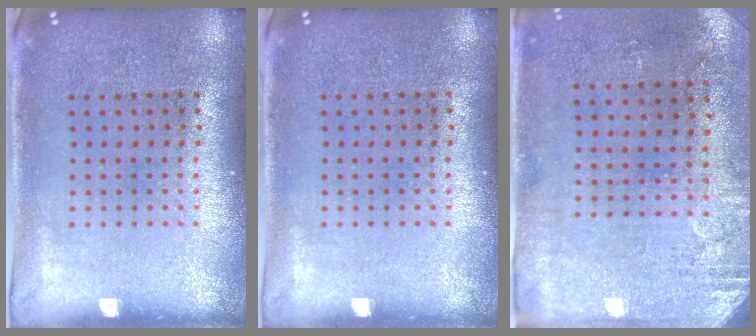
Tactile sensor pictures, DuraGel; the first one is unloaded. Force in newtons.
{"total": 0.0}
{"total": 2.8, "press": 2.4, "slide": 1.5}